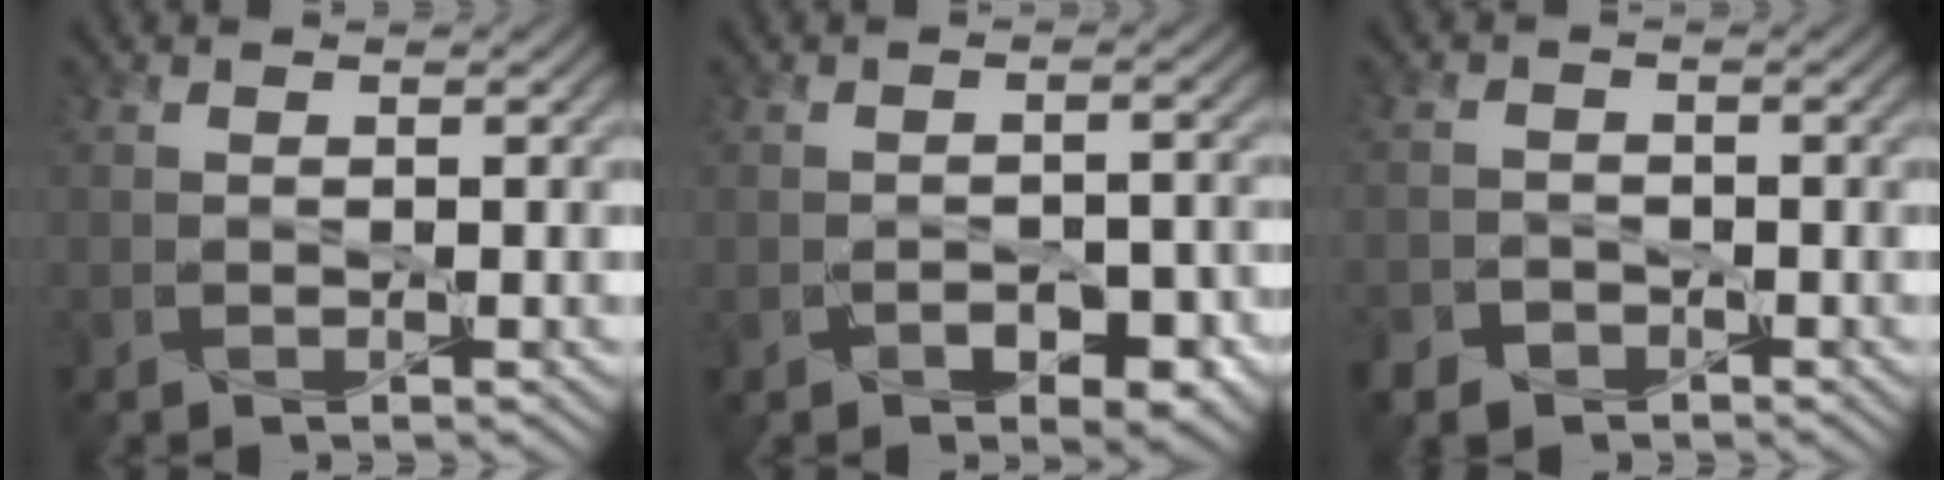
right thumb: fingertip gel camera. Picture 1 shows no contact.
{"total": 4.4, "force": [-1.9, 2.5, 3.1], "torque": [-0.046, -0.005, -0.026]}
{"total": 2.8, "force": [-2.0, 1.8, 0.6], "torque": [-0.012, -0.003, -0.043]}